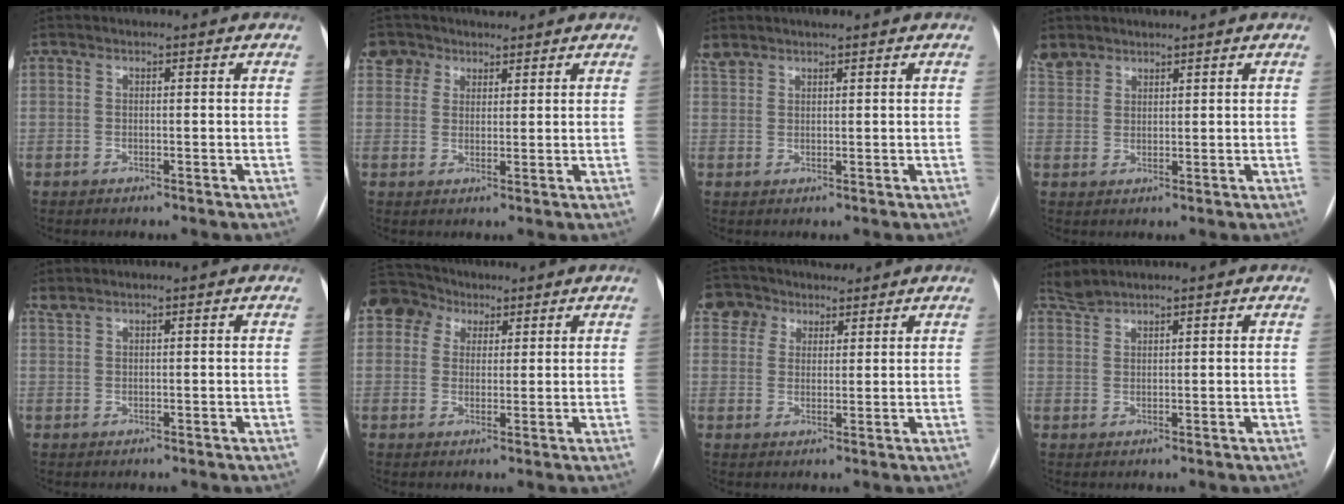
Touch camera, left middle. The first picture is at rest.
{"total": 4.6, "force": [3.0, 3.5, -0.1], "torque": [0.000, 0.022, 0.052]}
{"total": 2.9, "force": [2.6, 0.9, 0.9], "torque": [-0.022, 0.015, 0.050]}
{"total": 4.3, "force": [3.5, 2.4, 0.3], "torque": [-0.005, 0.016, 0.071]}
{"total": 0.9, "force": [0.9, 0.0, 0.3], "torque": [-0.011, 0.012, 0.025]}
{"total": 6.6, "force": [3.4, 5.4, 1.6], "torque": [-0.037, 0.036, 0.064]}
{"total": 5.7, "force": [3.8, 4.2, 0.3], "torque": [-0.015, 0.028, 0.071]}
{"total": 2.0, "force": [2.0, -0.3, -0.1], "torque": [-0.004, 0.011, 0.049]}